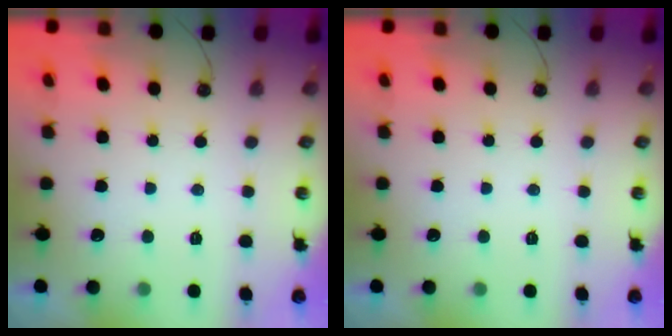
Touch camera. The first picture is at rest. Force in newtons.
{"total": 0.0}